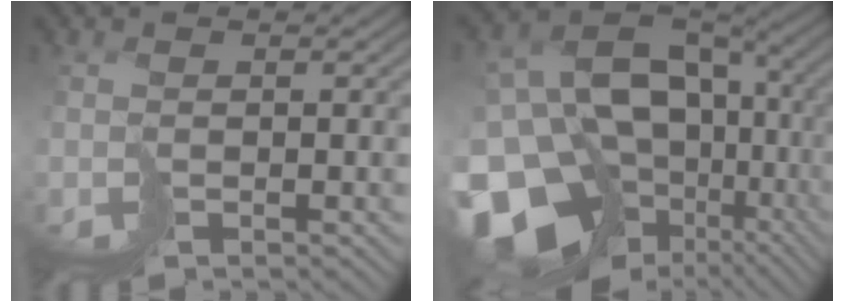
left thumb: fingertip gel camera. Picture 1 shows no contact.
{"total": 19.3, "force": [-5.6, 14.1, 11.9], "torque": [-0.276, -0.031, -0.079]}